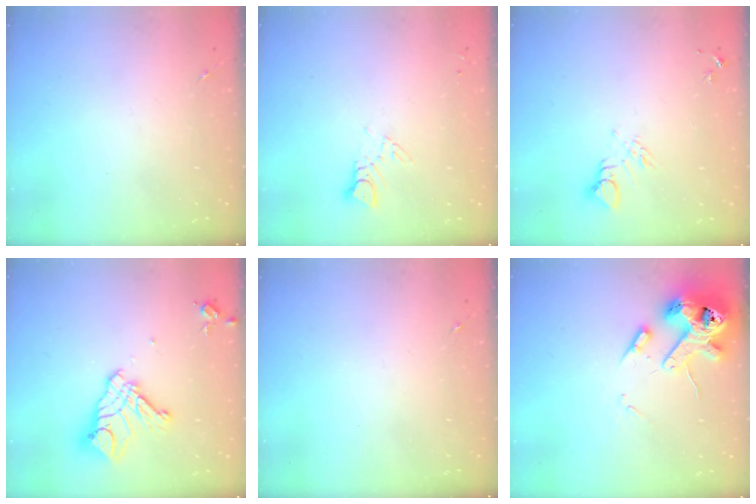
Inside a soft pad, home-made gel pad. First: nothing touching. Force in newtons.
{"total": 3.9, "press": 3.9, "slide": 0.4}
{"total": 6.6, "press": 6.6, "slide": 0.5}
{"total": 14.6, "press": 14.6, "slide": 1.5}
{"total": 0.0}
{"total": 14.8, "press": 14.7, "slide": 2.3}